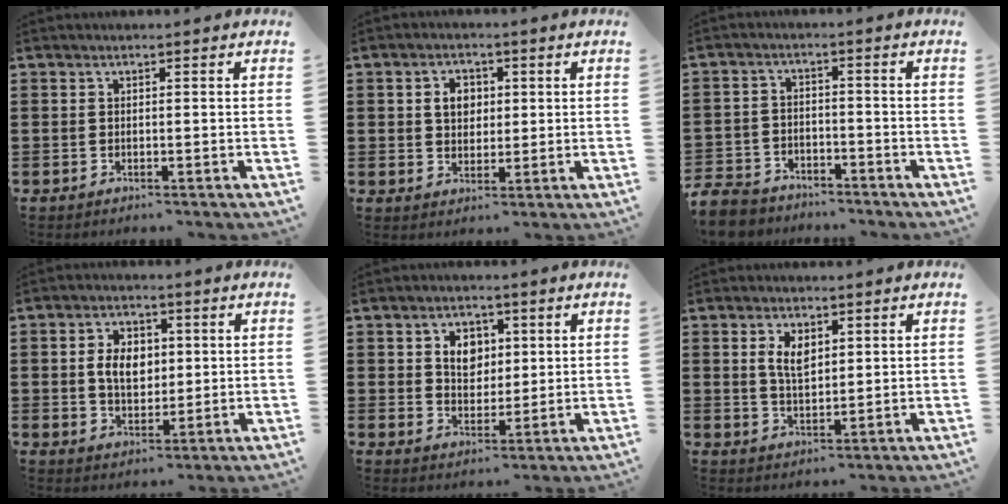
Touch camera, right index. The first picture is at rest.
{"total": 4.0, "force": [0.7, 3.0, 2.4], "torque": [-0.058, 0.014, 0.010]}
{"total": 5.4, "force": [-5.3, 1.1, 0.5], "torque": [-0.025, 0.003, -0.110]}
{"total": 5.5, "force": [0.6, 3.7, 4.0], "torque": [-0.087, 0.008, 0.003]}
{"total": 4.9, "force": [1.4, 3.6, 2.9], "torque": [-0.062, 0.010, 0.020]}
{"total": 4.1, "force": [1.5, 2.0, 3.3], "torque": [-0.063, 0.005, 0.024]}